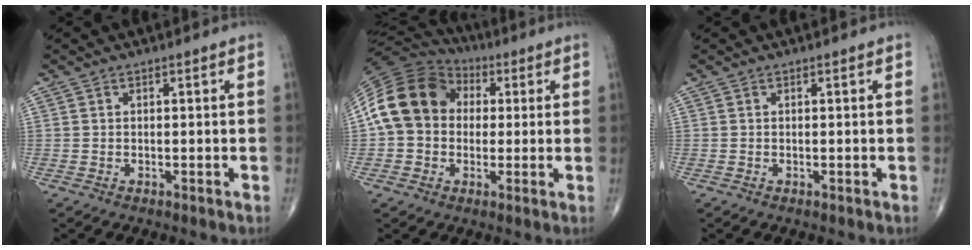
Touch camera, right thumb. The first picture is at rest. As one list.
[{"total": 15.9, "force": [2.1, 12.8, 9.3], "torque": [-0.166, 0.034, 0.030]}, {"total": 0.0}]